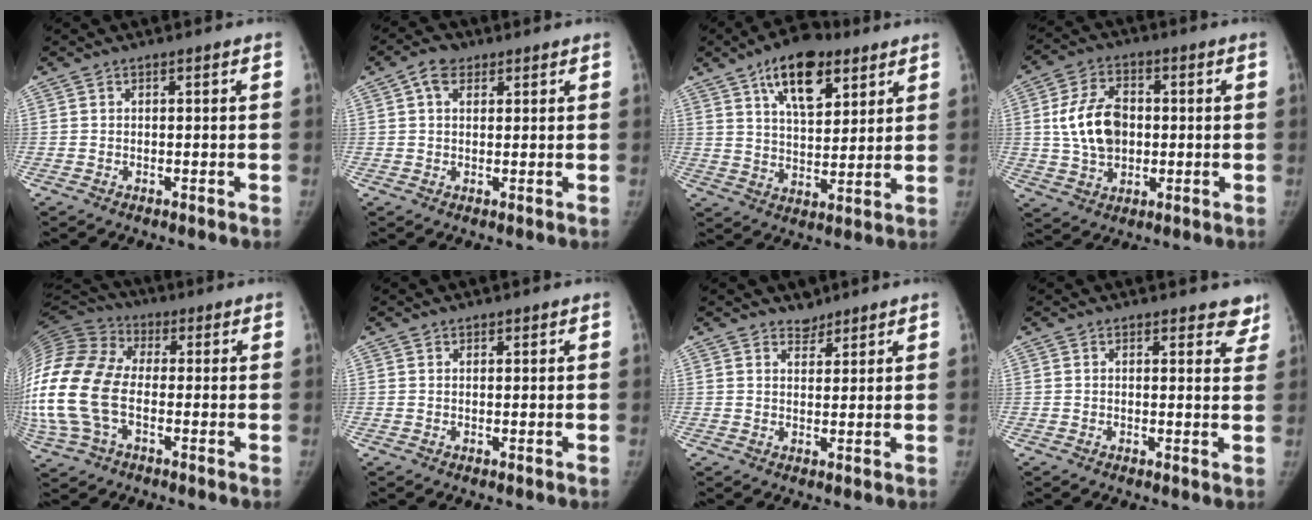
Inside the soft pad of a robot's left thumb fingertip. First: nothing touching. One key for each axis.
{"total": 4.3, "fx": 2.0, "fy": 3.0, "fz": 2.3, "tx": -0.025, "ty": 0.004, "tz": 0.031}
{"total": 14.2, "fx": 7.8, "fy": 7.1, "fz": 9.5, "tx": -0.111, "ty": -0.027, "tz": 0.129}
{"total": 11.6, "fx": 0.7, "fy": 8.2, "fz": 8.2, "tx": -0.125, "ty": 0.009, "tz": 0.017}
{"total": 22.4, "fx": -2.6, "fy": 14.2, "fz": 17.0, "tx": -0.411, "ty": 0.012, "tz": -0.051}
{"total": 0.7, "fx": 0.5, "fy": 0.4, "fz": -0.1, "tx": 0.013, "ty": -0.002, "tz": 0.008}
{"total": 2.6, "fx": 2.1, "fy": 1.4, "fz": 0.0, "tx": 0.019, "ty": -0.015, "tz": 0.029}
{"total": 4.8, "fx": 4.2, "fy": 2.1, "fz": 1.0, "tx": 0.028, "ty": -0.023, "tz": 0.031}